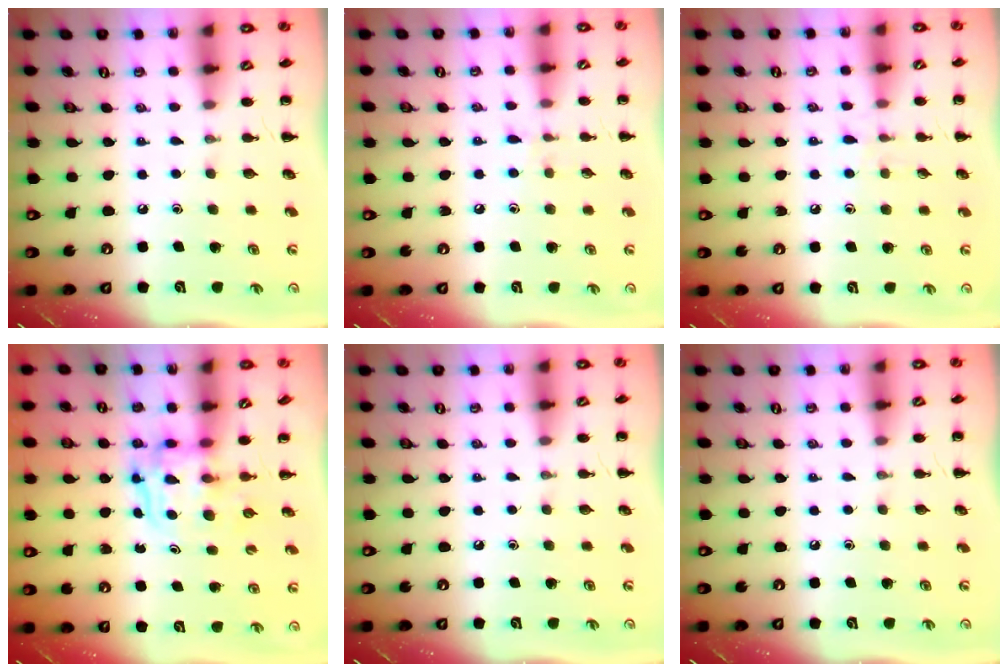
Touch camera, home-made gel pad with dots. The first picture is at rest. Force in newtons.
{"total": 6.0, "press": 5.6, "slide": 2.2}
{"total": 6.5, "press": 6.1, "slide": 2.1}
{"total": 3.4, "press": 3.4, "slide": 0.3}
{"total": 0.0}
{"total": 0.0}